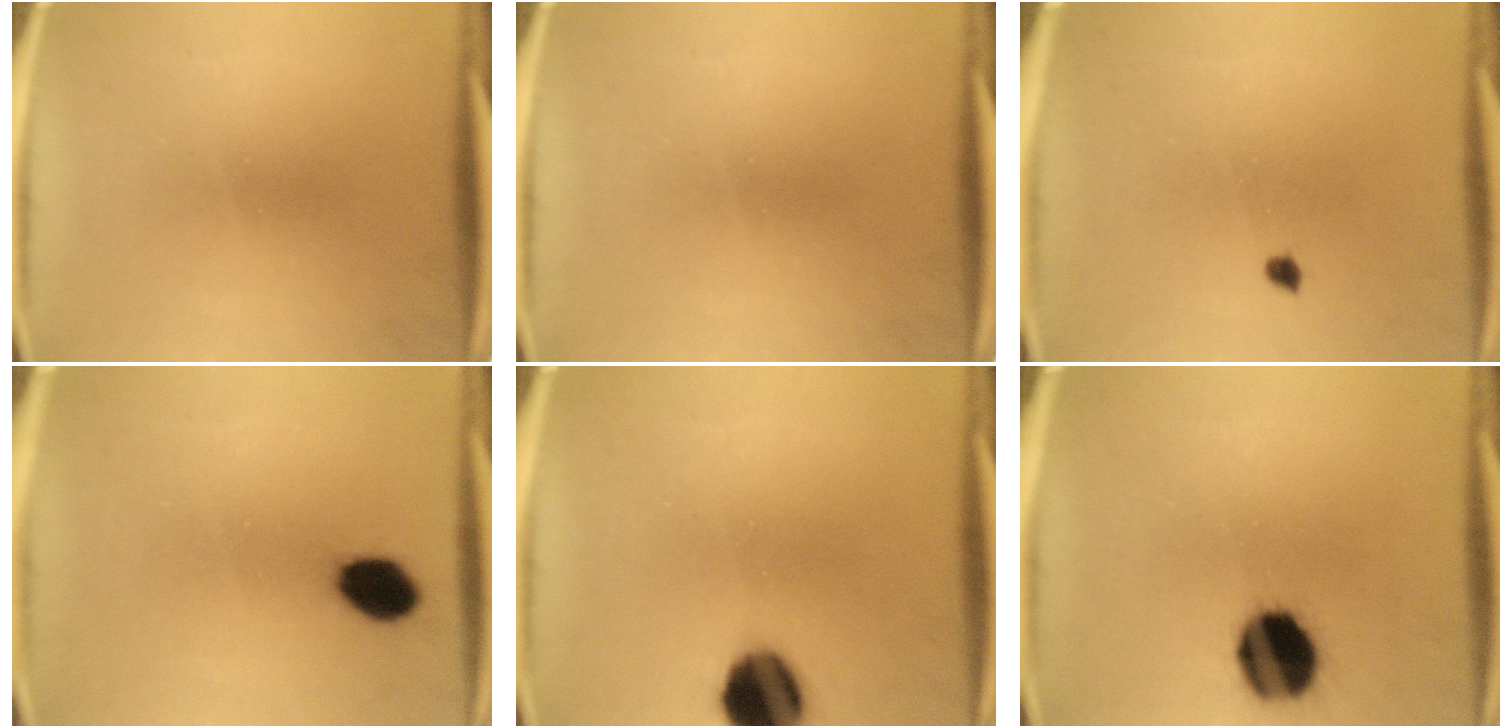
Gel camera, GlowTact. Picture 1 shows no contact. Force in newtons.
{"total": 0.0}
{"total": 1.1}
{"total": 6.7}
{"total": 12.5}
{"total": 14.9}